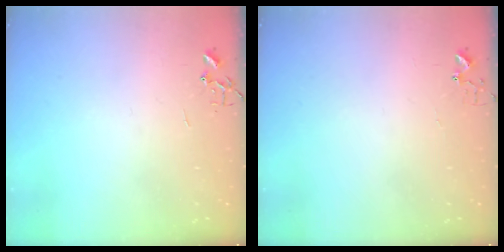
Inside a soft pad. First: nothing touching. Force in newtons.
{"total": 2.9, "press": 2.9, "slide": 0.4}